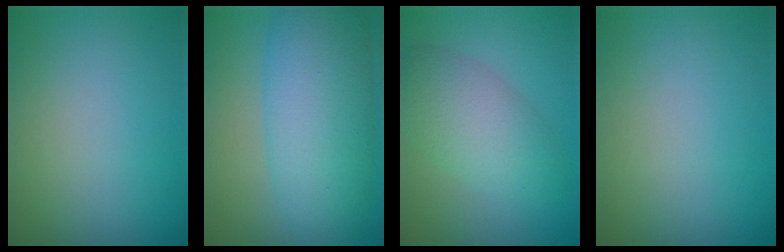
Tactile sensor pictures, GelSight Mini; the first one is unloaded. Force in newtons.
{"total": 8.9, "press": 8.9, "slide": 0.1}
{"total": 5.0, "press": 5.0, "slide": 0.1}
{"total": 0.0}